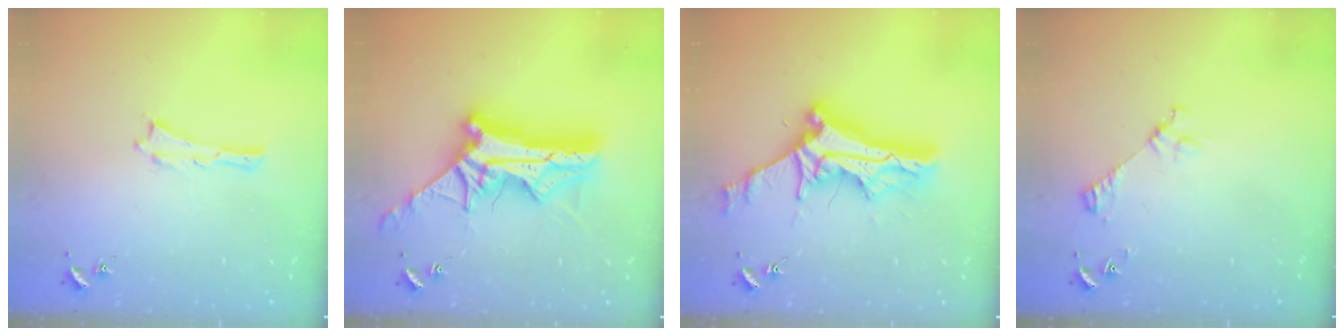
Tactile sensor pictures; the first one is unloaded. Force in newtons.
{"total": 14.8, "press": 14.7, "slide": 1.4}
{"total": 12.3, "press": 12.3, "slide": 1.1}
{"total": 3.1, "press": 3.1, "slide": 0.3}